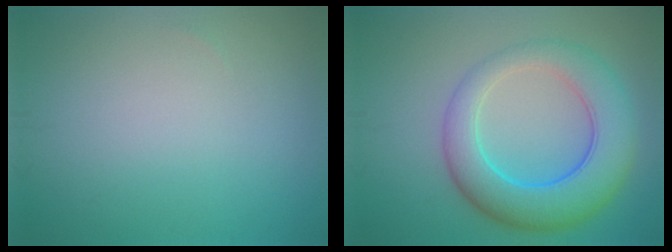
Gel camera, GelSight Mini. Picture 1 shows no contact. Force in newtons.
{"total": 7.9, "press": 7.8, "slide": 0.3}